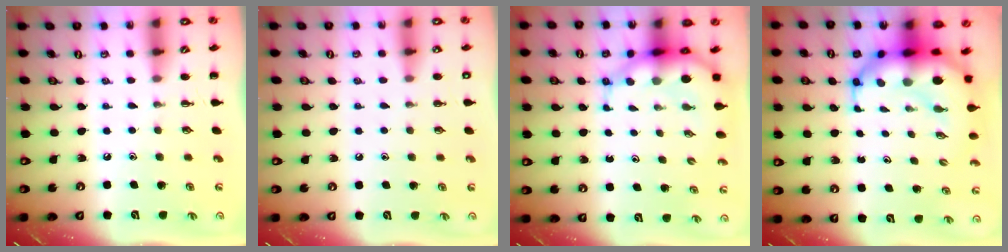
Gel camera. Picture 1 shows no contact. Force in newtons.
{"total": 1.4, "press": 1.4, "slide": 0.1}
{"total": 8.4, "press": 8.0, "slide": 2.6}
{"total": 11.8, "press": 11.3, "slide": 3.3}